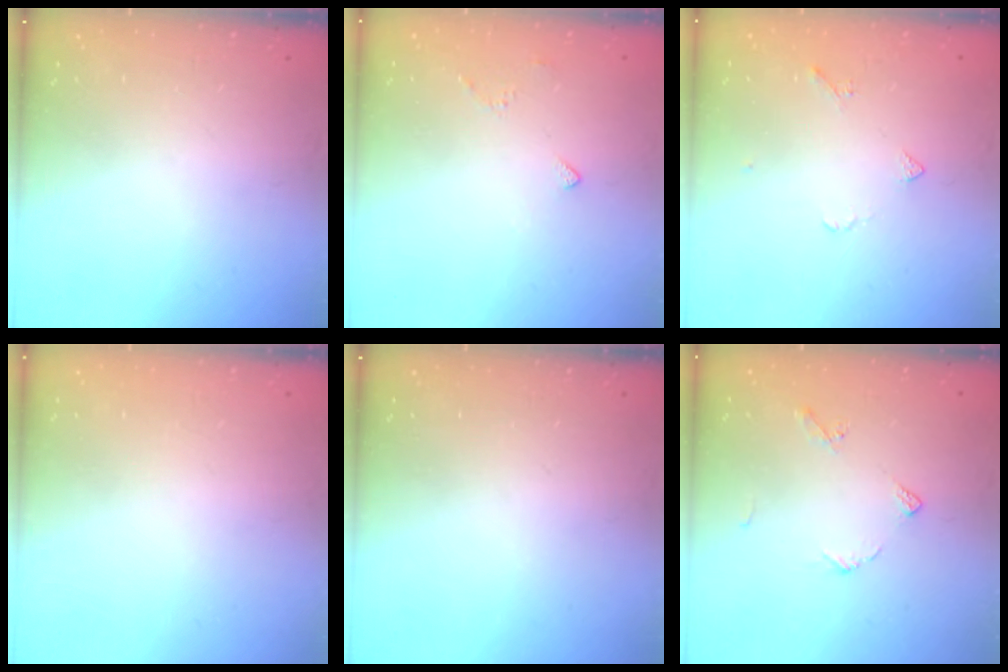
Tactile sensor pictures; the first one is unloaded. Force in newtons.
{"total": 3.0, "press": 2.9, "slide": 0.7}
{"total": 3.8, "press": 3.7, "slide": 0.7}
{"total": 1.8, "press": 1.8, "slide": 0.1}
{"total": 0.0}
{"total": 5.3, "press": 5.3, "slide": 0.7}